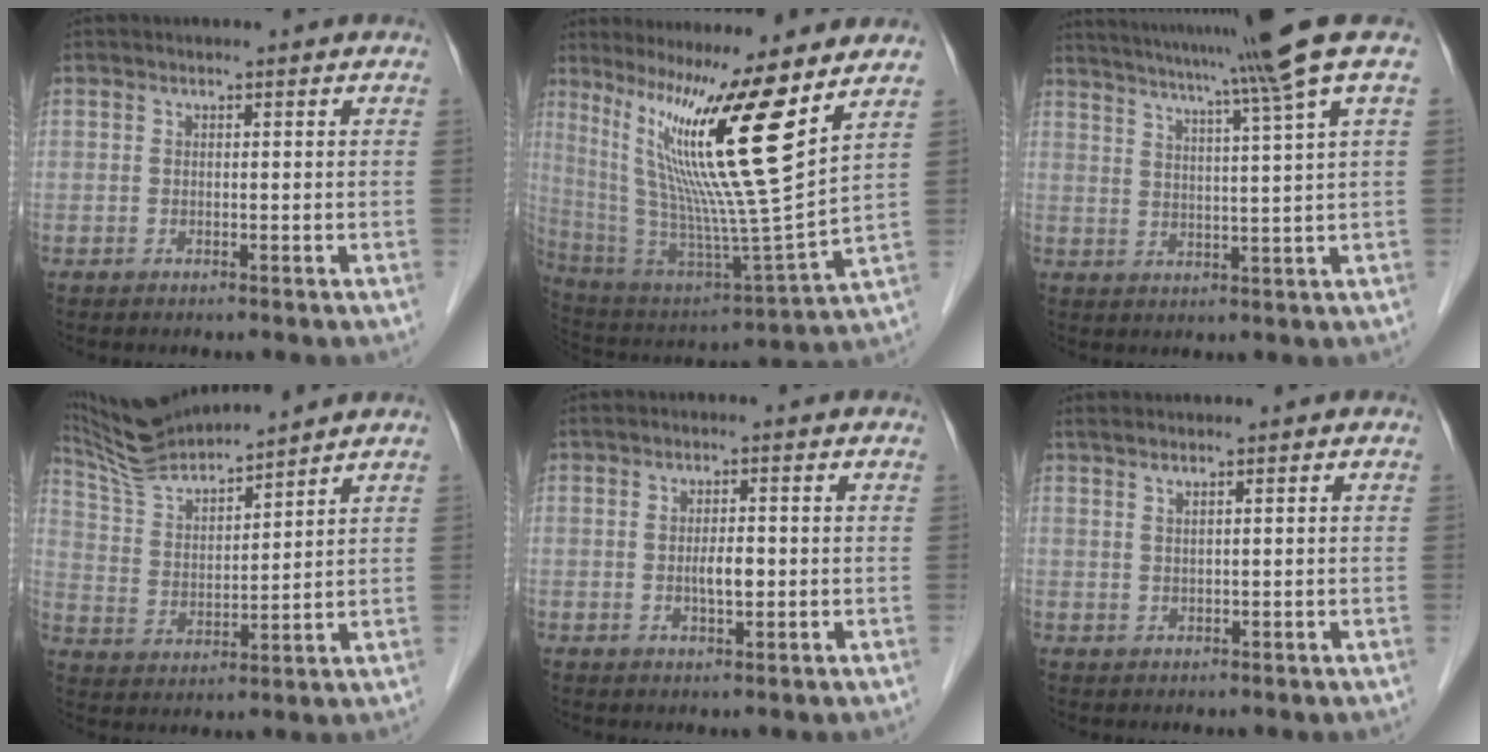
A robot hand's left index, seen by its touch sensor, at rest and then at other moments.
{"total": 20.0, "force": [10.6, -1.4, 16.9], "torque": [-0.306, -0.019, 0.180]}
{"total": 14.7, "force": [11.3, -3.2, 8.7], "torque": [-0.144, -0.027, 0.153]}
{"total": 11.6, "force": [10.9, 0.3, 3.9], "torque": [-0.088, 0.018, 0.215]}
{"total": 2.8, "force": [-0.2, 0.7, 2.7], "torque": [-0.049, 0.000, -0.002]}
{"total": 1.5, "force": [1.0, -0.2, 1.1], "torque": [-0.031, 0.009, 0.024]}